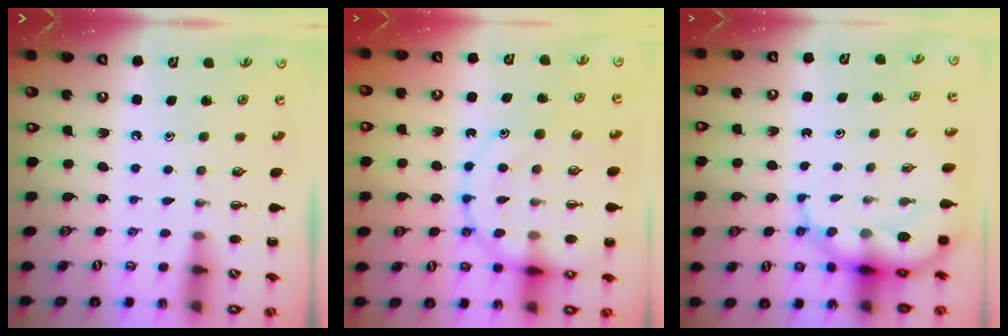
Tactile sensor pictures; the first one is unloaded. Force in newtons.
{"total": 16.6, "press": 16.4, "slide": 2.7}
{"total": 9.0, "press": 8.6, "slide": 2.4}